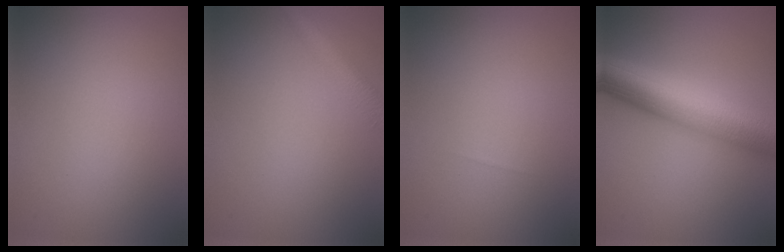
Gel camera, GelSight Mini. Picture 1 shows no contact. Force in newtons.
{"total": 2.8, "press": 2.8, "slide": 0.2}
{"total": 0.0}
{"total": 10.3, "press": 10.3, "slide": 0.2}